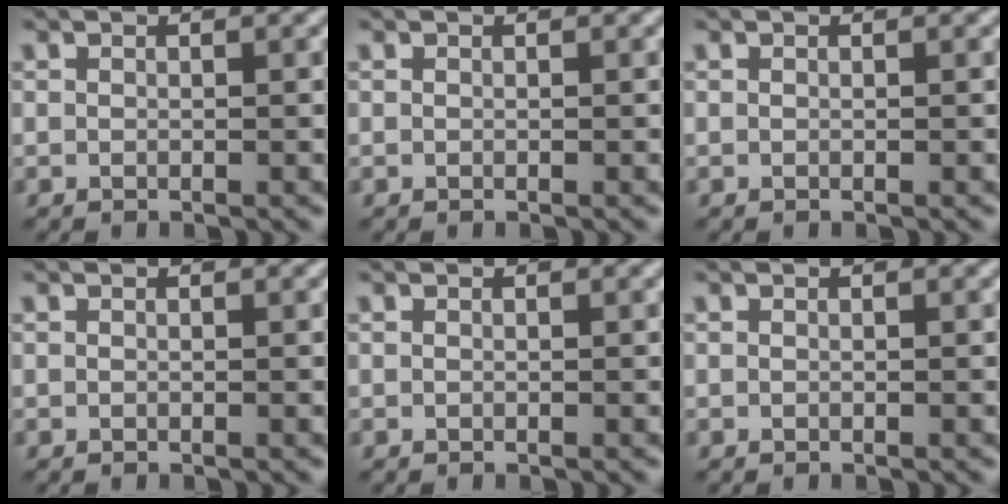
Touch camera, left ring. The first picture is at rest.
{"total": 0.0}
{"total": 0.0}
{"total": 0.0}
{"total": 0.0}
{"total": 0.0}